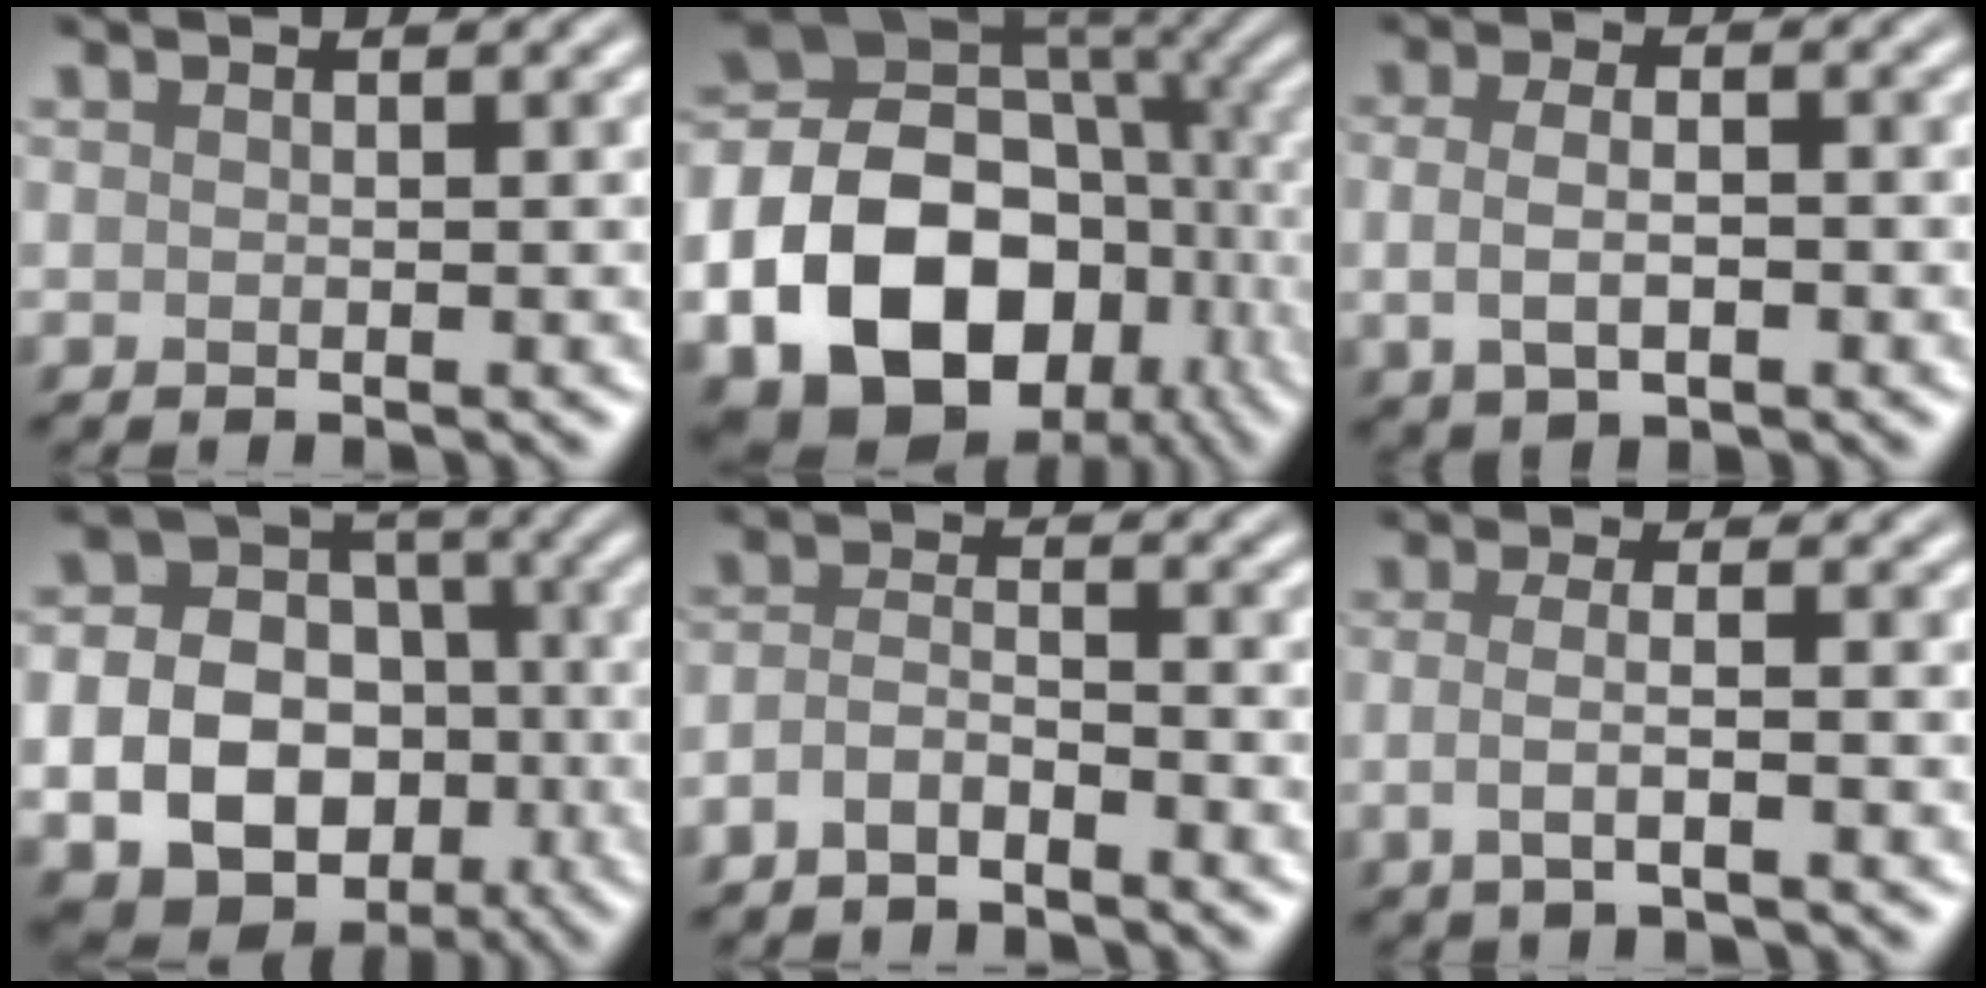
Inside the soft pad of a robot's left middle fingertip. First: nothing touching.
{"total": 20.8, "force": [-5.7, 15.7, 12.5], "torque": [-0.246, -0.030, -0.092]}
{"total": 3.5, "force": [-0.4, 1.9, 2.9], "torque": [-0.055, -0.004, -0.004]}
{"total": 15.7, "force": [-4.4, 13.2, 7.2], "torque": [-0.133, -0.043, -0.077]}
{"total": 2.5, "force": [-1.8, 1.0, 1.4], "torque": [-0.032, 0.004, -0.043]}
{"total": 2.8, "force": [-0.6, 1.0, 2.6], "torque": [-0.046, -0.005, -0.016]}